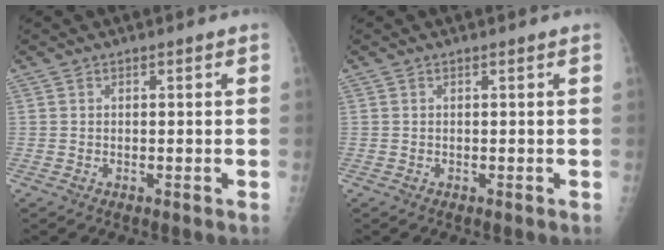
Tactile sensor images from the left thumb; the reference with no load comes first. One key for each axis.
{"total": 0.0}